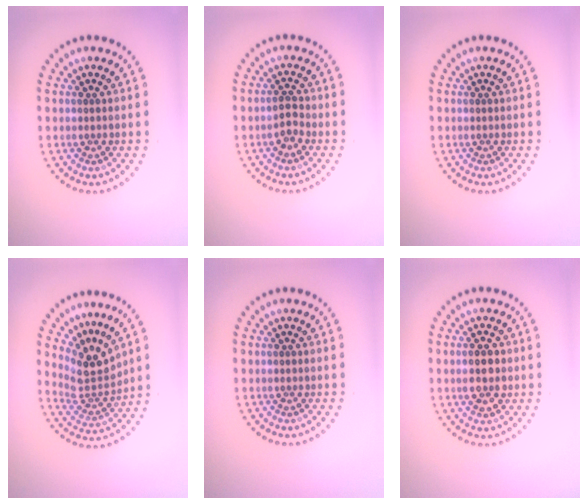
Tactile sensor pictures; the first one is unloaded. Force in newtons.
{"total": 1.9, "press": 1.8, "slide": 0.6}
{"total": 0.0}
{"total": 3.8, "press": 2.6, "slide": 2.8}
{"total": 0.0}
{"total": 2.8, "press": 2.8, "slide": 0.1}